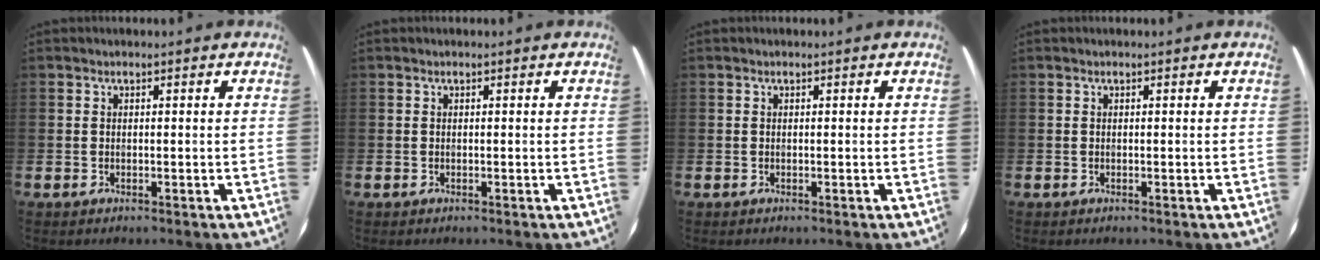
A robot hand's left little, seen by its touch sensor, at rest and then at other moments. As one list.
[{"total": 0.0}, {"total": 0.0}, {"total": 0.0}]